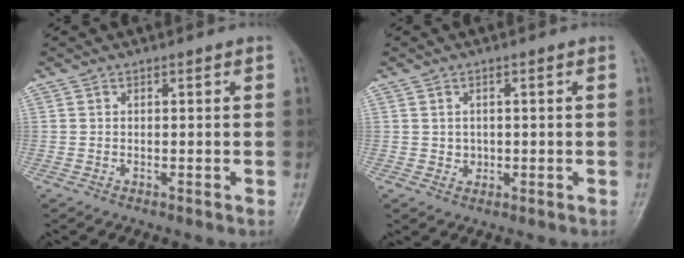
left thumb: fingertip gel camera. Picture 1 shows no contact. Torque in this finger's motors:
{"motor_torque": [-0.34, 0.15, -0.05, -0.10, 0.00]}